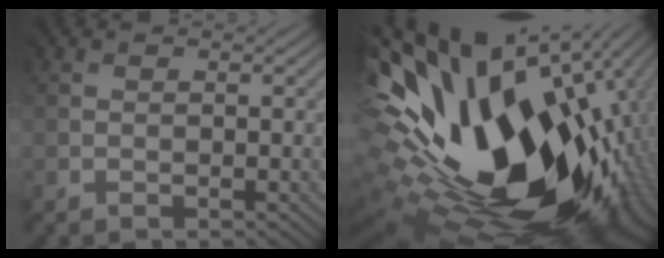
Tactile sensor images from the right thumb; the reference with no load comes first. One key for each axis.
{"total": 19.9, "fx": 1.5, "fy": 12.5, "fz": 15.4, "tx": -0.270, "ty": -0.064, "tz": 0.055}